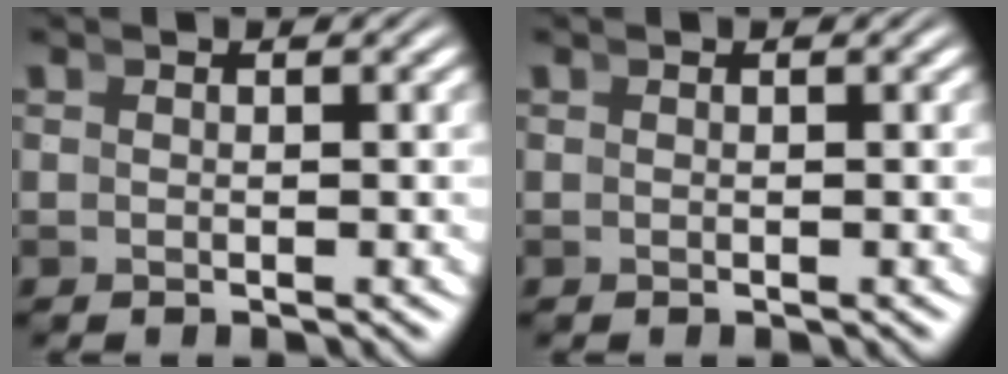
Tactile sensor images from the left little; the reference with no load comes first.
{"total": 0.0}